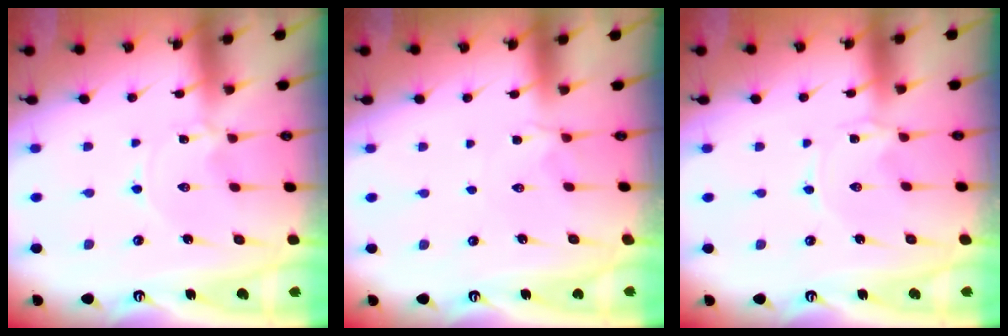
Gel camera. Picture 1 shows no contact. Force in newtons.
{"total": 2.7, "press": 2.6, "slide": 0.6}
{"total": 0.0}